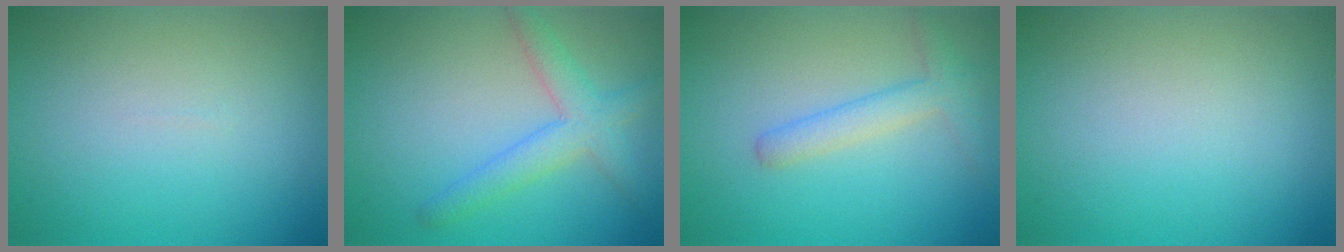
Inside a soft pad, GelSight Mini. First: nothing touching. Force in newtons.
{"total": 3.6, "press": 3.6, "slide": 0.1}
{"total": 2.7, "press": 2.7, "slide": 0.1}
{"total": 0.0}